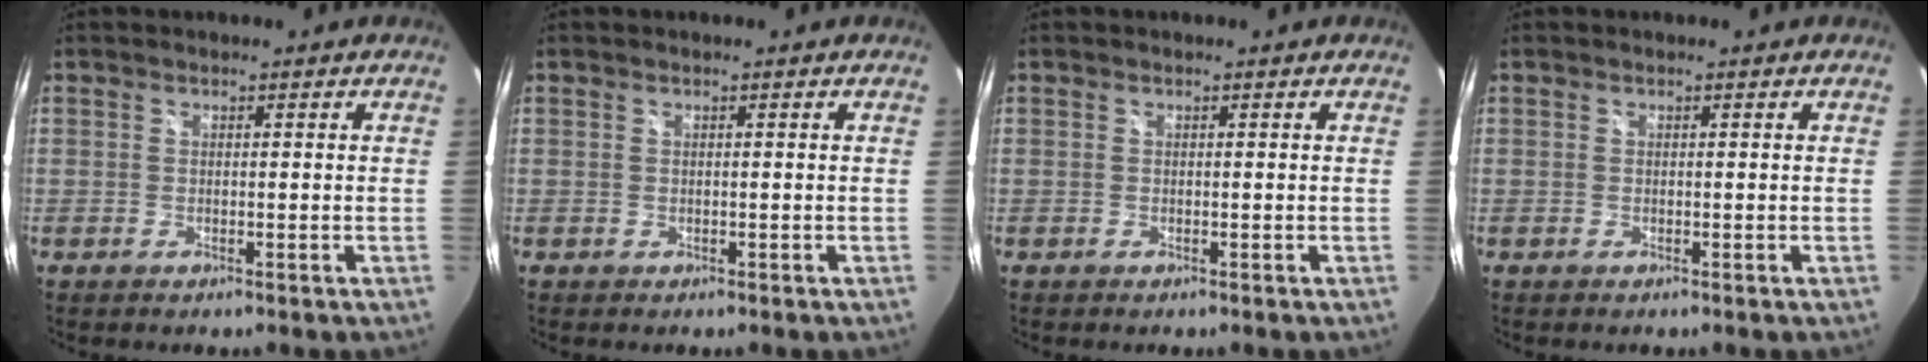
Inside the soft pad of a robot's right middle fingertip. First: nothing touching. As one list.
[{"total": 0.0}, {"total": 0.0}, {"total": 0.0}]